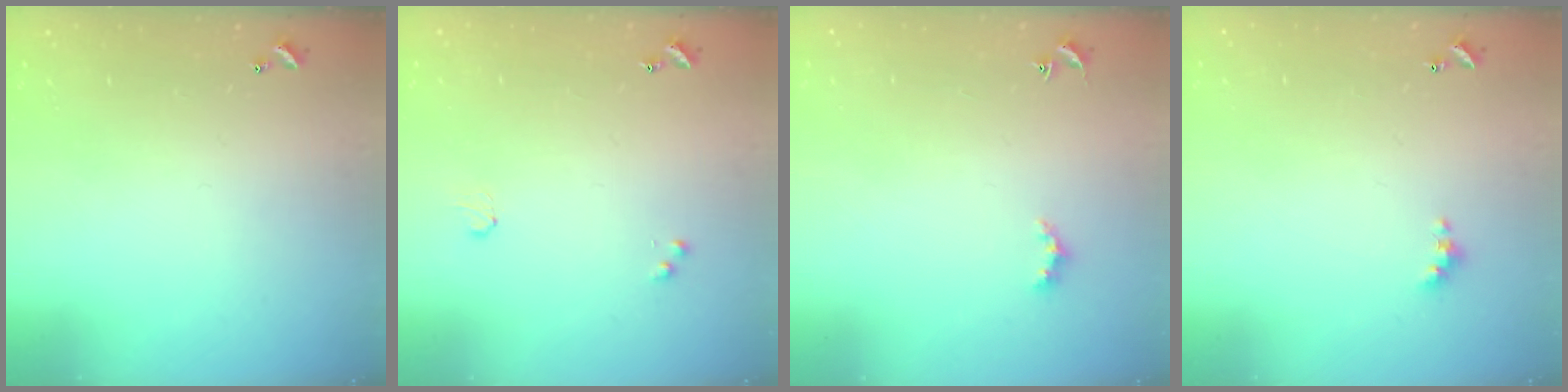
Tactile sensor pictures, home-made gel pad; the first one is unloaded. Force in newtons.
{"total": 1.8, "press": 1.8, "slide": 0.4}
{"total": 2.2, "press": 2.2, "slide": 0.4}
{"total": 1.9, "press": 1.8, "slide": 0.6}